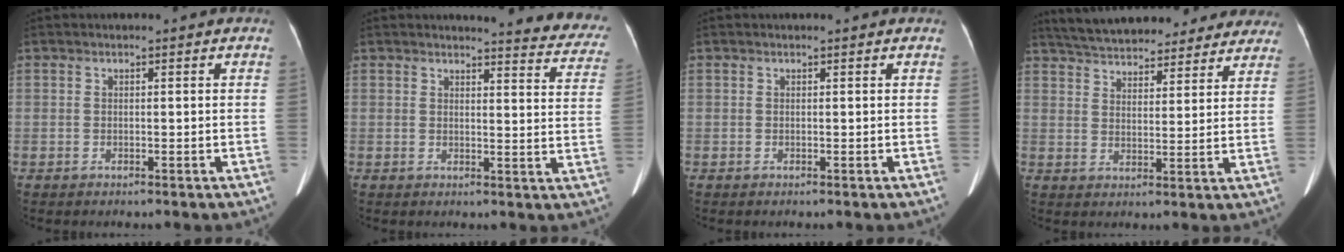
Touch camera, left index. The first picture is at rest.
{"total": 11.8, "force": [11.5, 1.4, 2.3], "torque": [0.001, -0.073, 0.095]}
{"total": 0.0}
{"total": 23.0, "force": [20.5, 7.0, 7.6], "torque": [-0.132, 0.026, 0.271]}